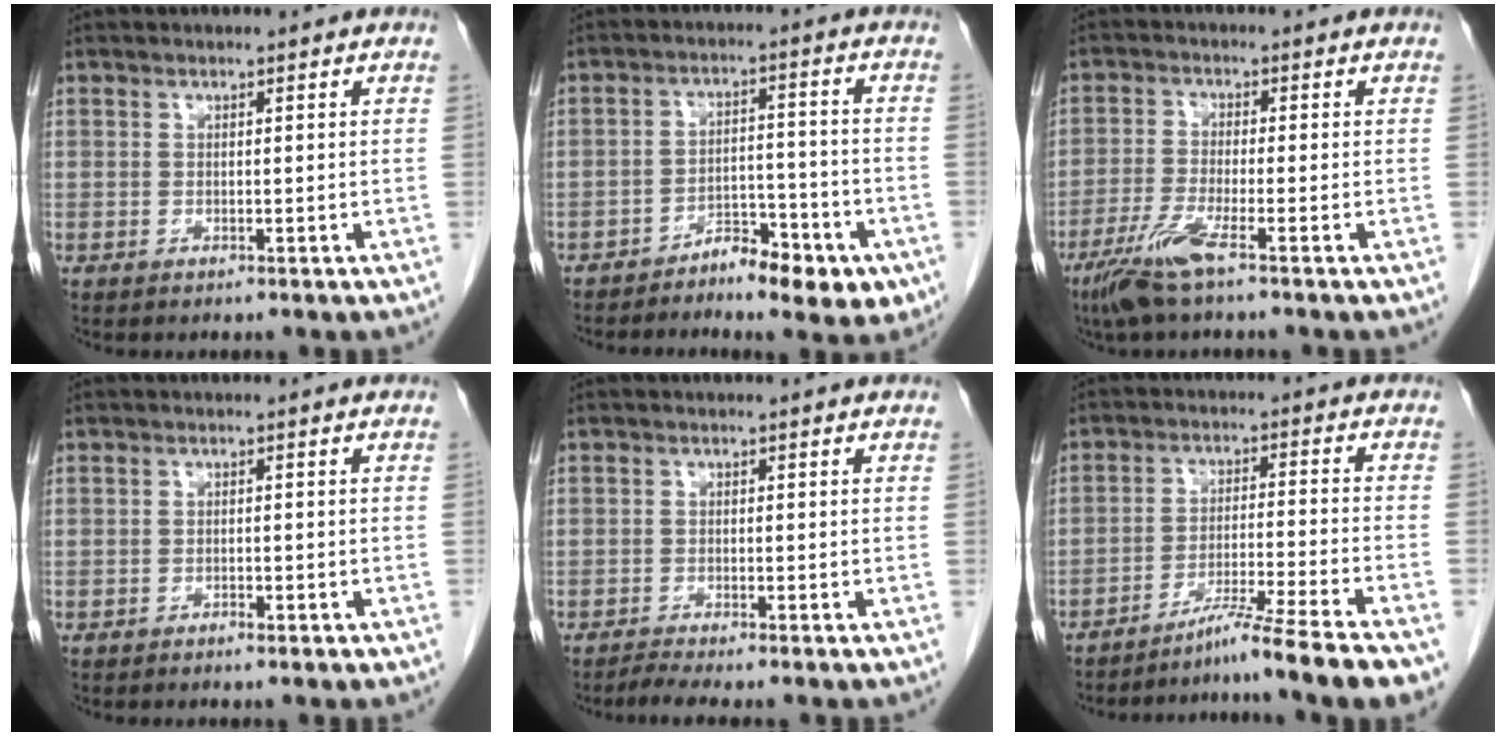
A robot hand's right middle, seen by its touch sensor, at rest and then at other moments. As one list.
[{"total": 7.9, "force": [-5.1, 2.9, 5.3], "torque": [-0.070, 0.016, -0.074]}, {"total": 5.9, "force": [-3.8, -0.1, 4.5], "torque": [-0.096, -0.016, -0.079]}, {"total": 1.2, "force": [-0.8, 0.4, 0.8], "torque": [-0.018, 0.001, -0.008]}, {"total": 2.0, "force": [-1.7, -0.5, 0.8], "torque": [-0.026, -0.008, -0.036]}, {"total": 11.4, "force": [-9.3, -2.7, 6.1], "torque": [-0.075, -0.016, -0.144]}]